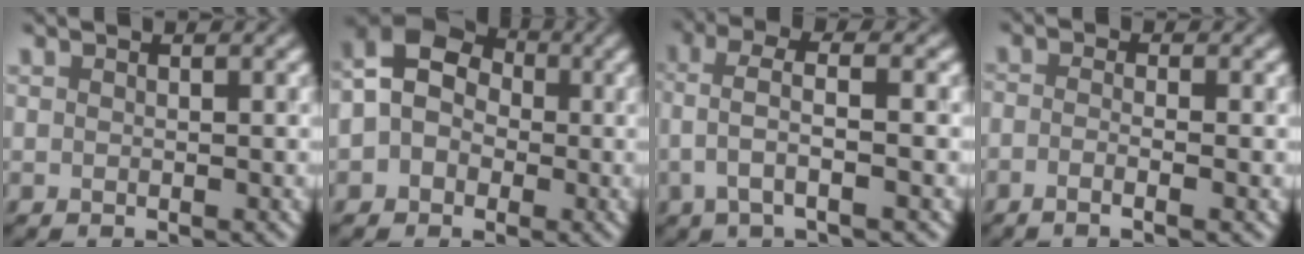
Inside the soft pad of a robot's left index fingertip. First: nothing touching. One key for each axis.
{"total": 7.2, "fx": 0.4, "fy": 6.0, "fz": 3.9, "tx": -0.073, "ty": 0.049, "tz": -0.014}
{"total": 2.6, "fx": -0.4, "fy": 0.4, "fz": 2.6, "tx": -0.065, "ty": 0.021, "tz": 0.003}
{"total": 1.9, "fx": -1.2, "fy": 0.3, "fz": 1.4, "tx": -0.021, "ty": 0.003, "tz": -0.018}